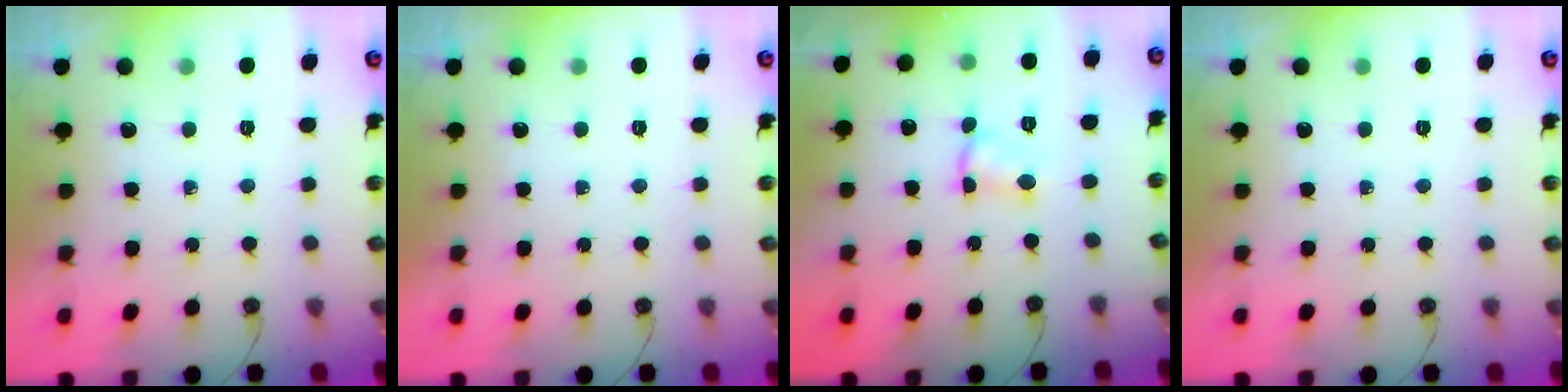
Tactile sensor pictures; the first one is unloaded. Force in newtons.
{"total": 0.0}
{"total": 2.3, "press": 2.3, "slide": 0.1}
{"total": 0.0}